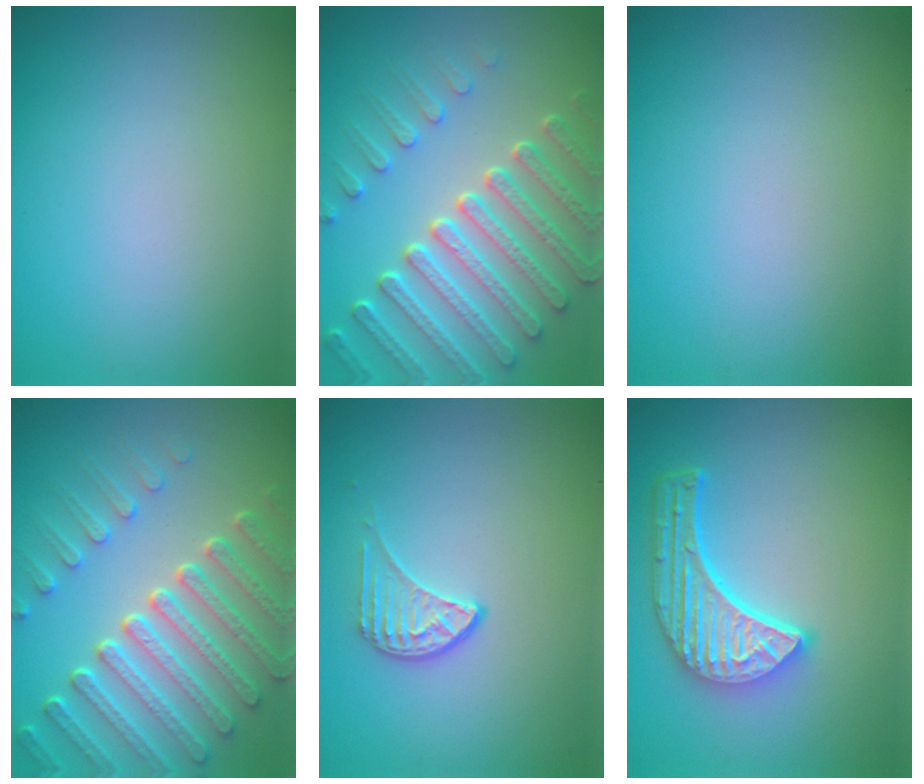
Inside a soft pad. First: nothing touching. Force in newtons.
{"total": 7.6, "press": 5.7, "slide": 5.1}
{"total": 0.0}
{"total": 7.4, "press": 5.6, "slide": 4.9}
{"total": 1.9, "press": 1.3, "slide": 1.3}
{"total": 5.9, "press": 4.5, "slide": 3.8}